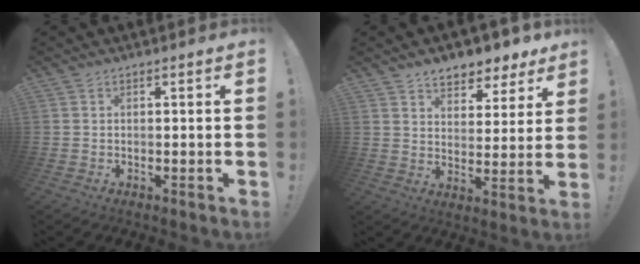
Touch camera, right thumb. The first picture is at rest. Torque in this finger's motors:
{"motor_torque": [-0.44, 0.86, -0.07, 0.36, 0.00]}